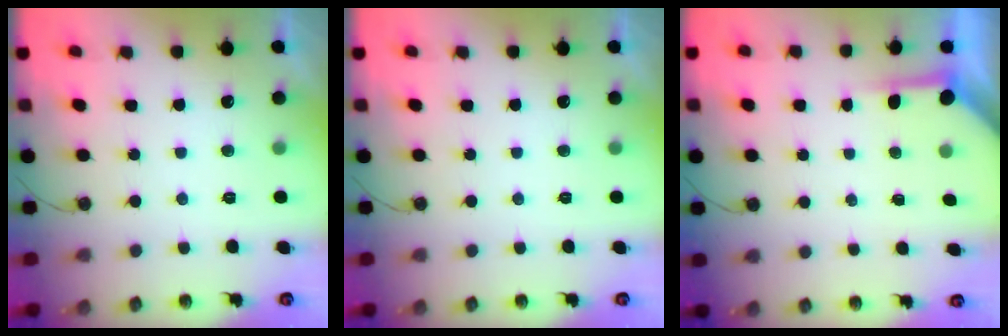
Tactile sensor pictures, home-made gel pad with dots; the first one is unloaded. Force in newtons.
{"total": 0.0}
{"total": 3.6, "press": 3.5, "slide": 0.5}